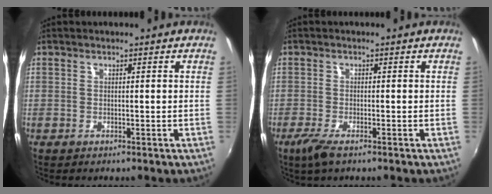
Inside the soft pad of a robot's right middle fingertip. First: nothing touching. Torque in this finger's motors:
{"motor_torque": [0.71, -0.67, 0.27, 0.05]}